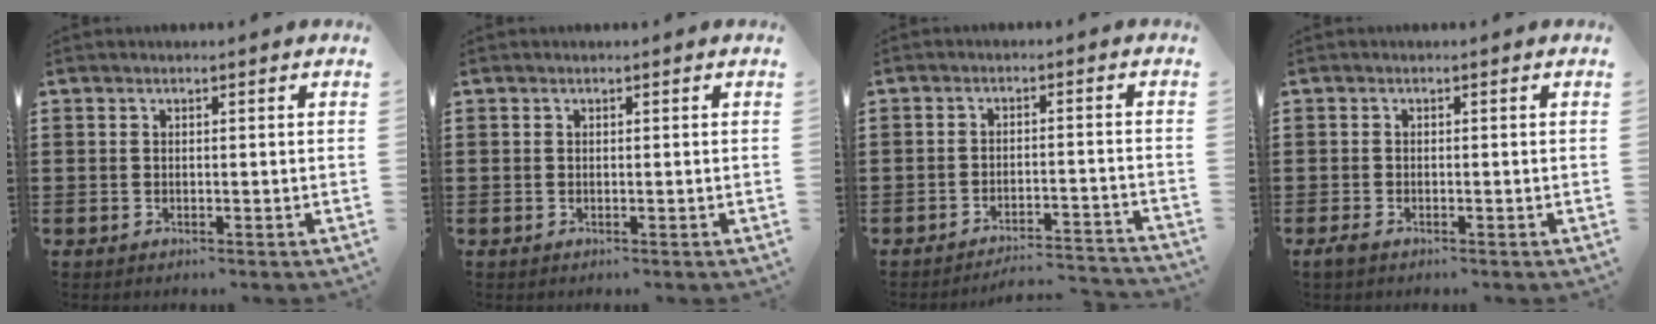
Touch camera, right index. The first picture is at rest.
{"total": 0.0}
{"total": 3.5, "force": [-3.5, 0.1, 0.5], "torque": [-0.014, -0.001, -0.074]}
{"total": 0.8, "force": [-0.6, 0.3, 0.5], "torque": [-0.018, -0.005, -0.014]}